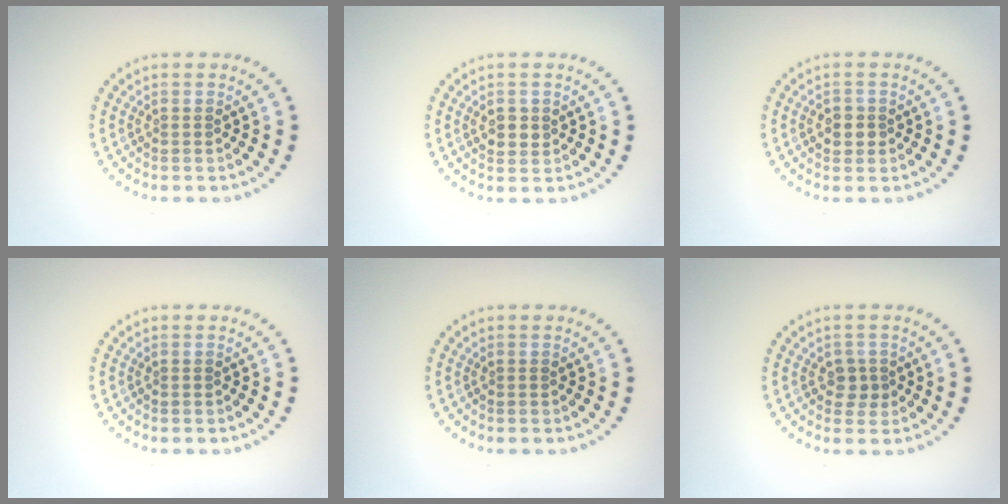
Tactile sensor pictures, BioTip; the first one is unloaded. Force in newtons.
{"total": 1.7, "press": 1.6, "slide": 0.5}
{"total": 1.5, "press": 1.5, "slide": 0.2}
{"total": 0.0}
{"total": 0.0}
{"total": 1.4, "press": 1.4, "slide": 0.4}